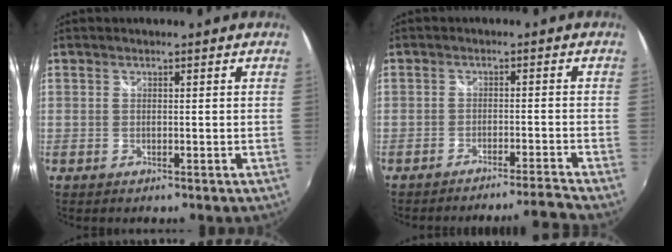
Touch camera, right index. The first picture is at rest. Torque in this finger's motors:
{"motor_torque": [0.05, -0.18, 0.03, 0.00]}